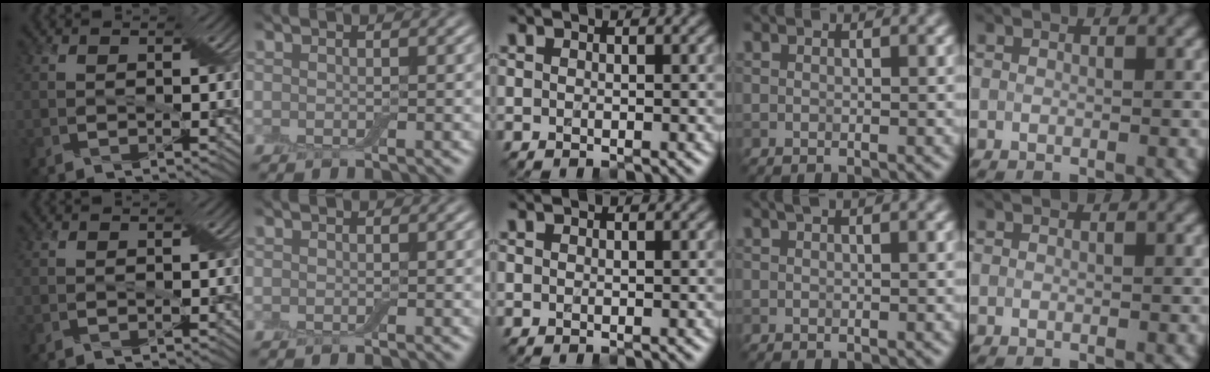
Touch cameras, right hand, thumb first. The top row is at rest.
{"ring": {"total": 0.7, "force": [0.4, 0.1, 0.5], "torque": [-0.009, 0.006, 0.007]}}